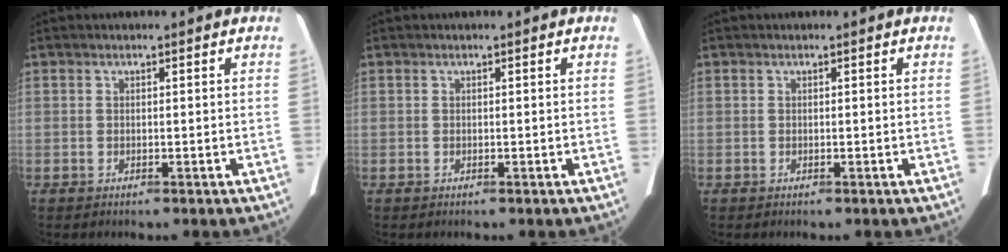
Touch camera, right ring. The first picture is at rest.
{"total": 0.0}
{"total": 0.0}